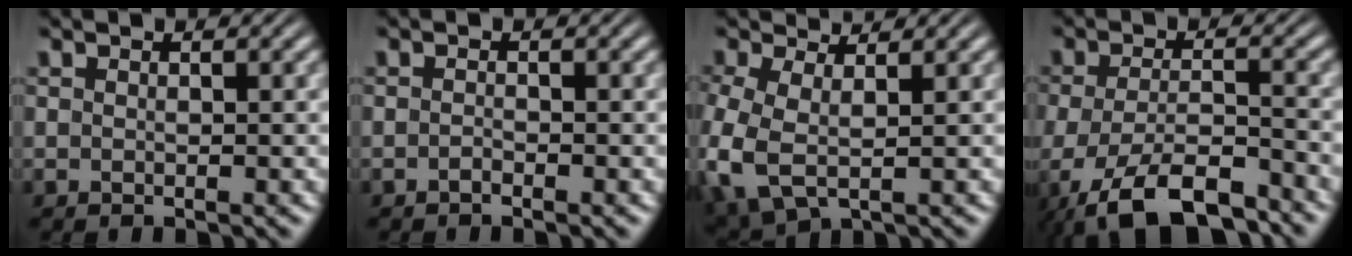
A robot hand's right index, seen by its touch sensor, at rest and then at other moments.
{"total": 0.9, "force": [-0.8, 0.3, 0.1], "torque": [-0.008, -0.002, -0.016]}
{"total": 5.6, "force": [0.4, 4.2, 3.6], "torque": [-0.120, -0.027, 0.025]}
{"total": 9.7, "force": [-6.7, 4.4, 5.5], "torque": [-0.116, -0.039, -0.088]}